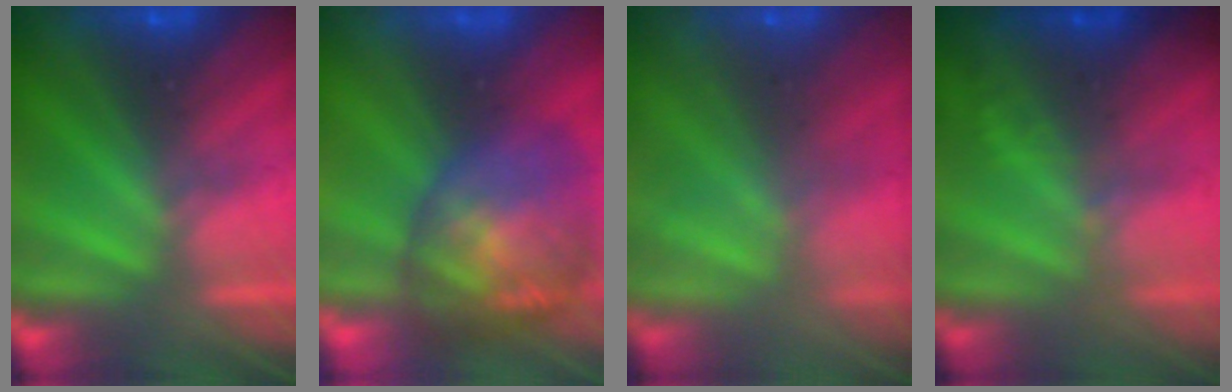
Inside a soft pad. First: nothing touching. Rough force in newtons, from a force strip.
{"total": 6.9}
{"total": 7.0}
{"total": 1.9}